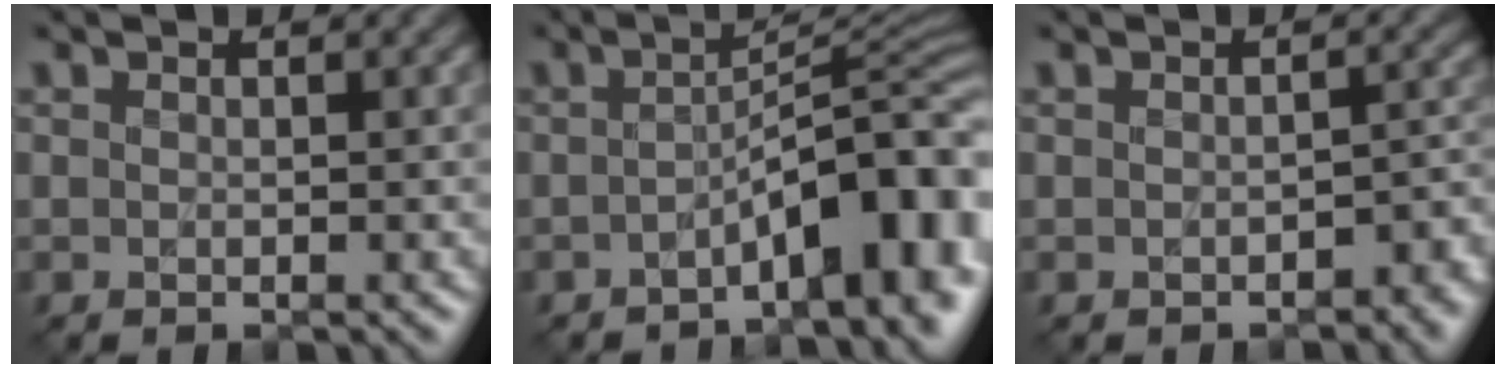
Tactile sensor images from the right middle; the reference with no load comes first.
{"total": 8.7, "force": [-3.7, 2.5, 7.5], "torque": [-0.091, 0.017, -0.063]}
{"total": 2.9, "force": [-1.5, 1.5, 1.9], "torque": [-0.020, 0.000, -0.017]}